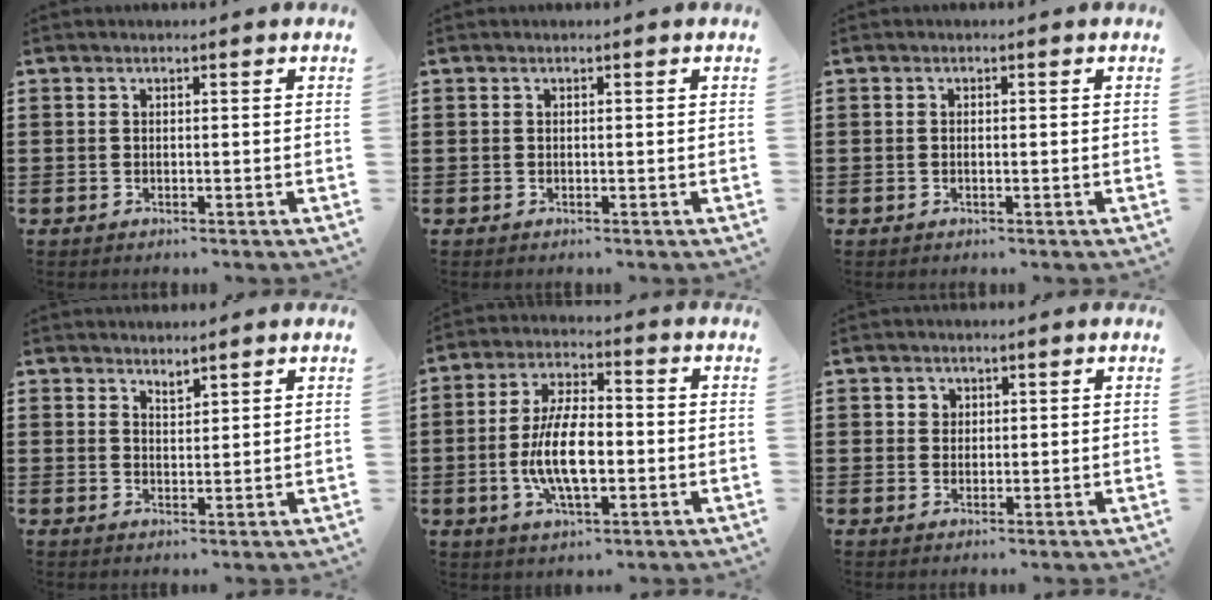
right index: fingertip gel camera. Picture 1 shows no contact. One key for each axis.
{"total": 0.0}
{"total": 0.0}
{"total": 1.7, "fx": 1.7, "fy": 0.1, "fz": -0.1, "tx": -0.003, "ty": -0.001, "tz": 0.033}
{"total": 10.1, "fx": -1.7, "fy": 4.2, "fz": 9.0, "tx": -0.194, "ty": -0.003, "tz": -0.036}
{"total": 1.6, "fx": 0.8, "fy": 1.4, "fz": 0.2, "tx": -0.008, "ty": 0.006, "tz": 0.015}